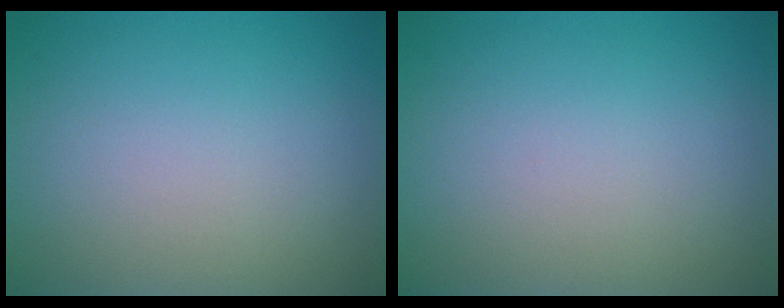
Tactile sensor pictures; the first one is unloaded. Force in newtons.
{"total": 0.0}